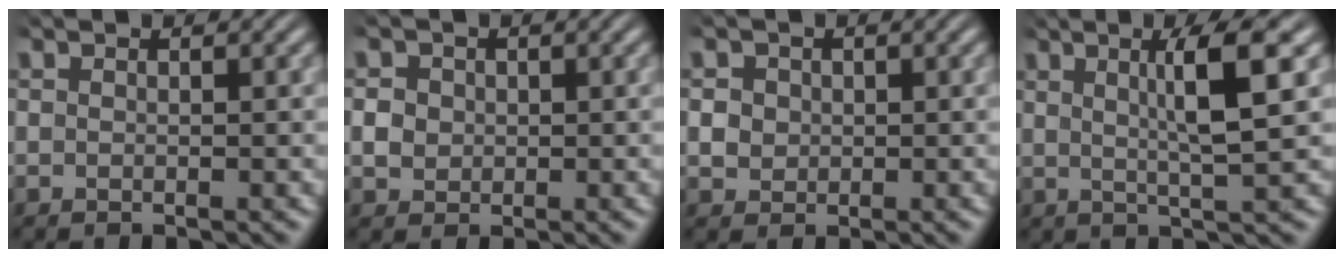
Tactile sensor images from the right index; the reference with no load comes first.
{"total": 2.2, "force": [0.0, 2.1, 0.8], "torque": [-0.018, -0.007, 0.004]}
{"total": 2.6, "force": [0.1, 2.5, 0.9], "torque": [-0.022, -0.008, 0.006]}
{"total": 4.9, "force": [2.1, -0.1, 4.4], "torque": [-0.066, 0.007, 0.036]}